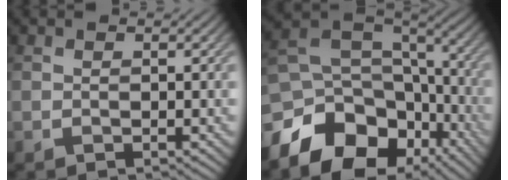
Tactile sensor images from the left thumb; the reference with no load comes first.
{"total": 16.1, "force": [-7.6, 11.1, 8.8], "torque": [-0.221, -0.041, -0.107]}